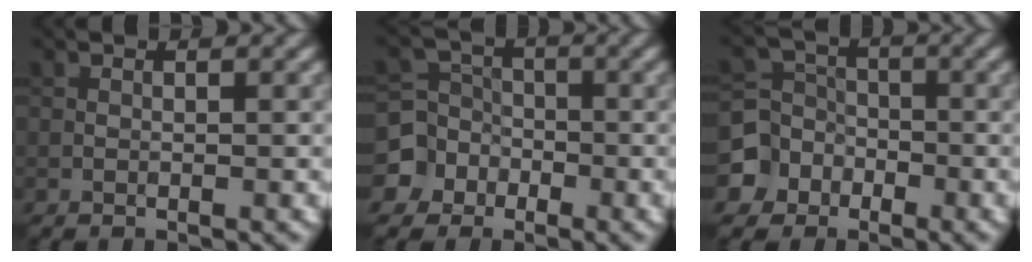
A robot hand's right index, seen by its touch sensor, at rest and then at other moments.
{"total": 5.5, "force": [-2.4, 4.9, 0.4], "torque": [0.008, 0.003, -0.069]}
{"total": 5.5, "force": [-2.6, 4.7, 0.5], "torque": [0.006, 0.001, -0.073]}